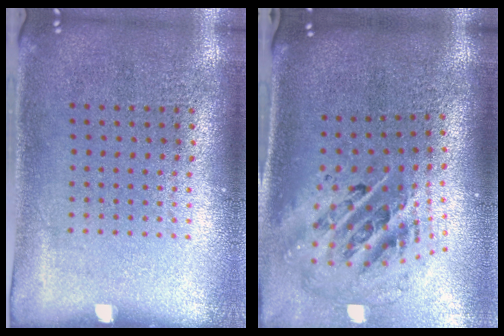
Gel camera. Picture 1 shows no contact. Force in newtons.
{"total": 2.3, "press": 1.6, "slide": 1.7}